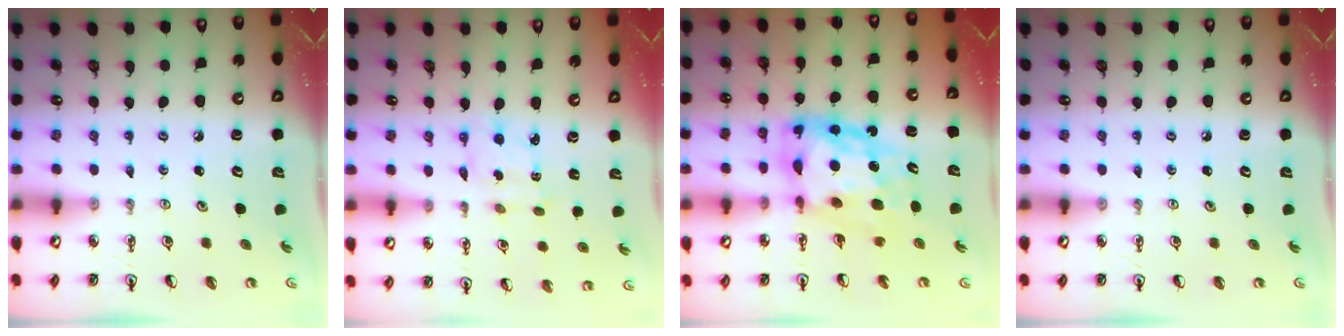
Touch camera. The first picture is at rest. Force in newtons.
{"total": 2.2, "press": 2.1, "slide": 0.7}
{"total": 12.5, "press": 12.4, "slide": 1.3}
{"total": 0.0}